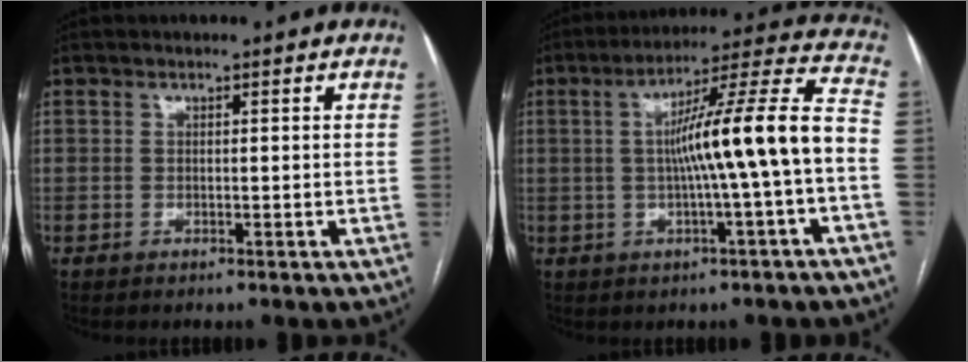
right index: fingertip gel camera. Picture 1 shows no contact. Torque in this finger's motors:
{"motor_torque": [1.49, -0.26, 0.84, 0.21]}